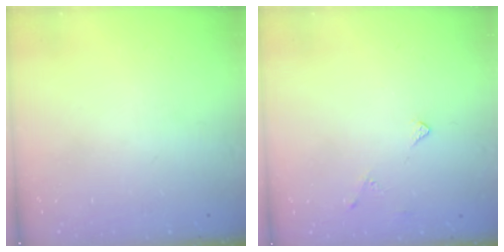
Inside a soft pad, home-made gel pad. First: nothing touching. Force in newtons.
{"total": 3.0, "press": 2.9, "slide": 0.5}